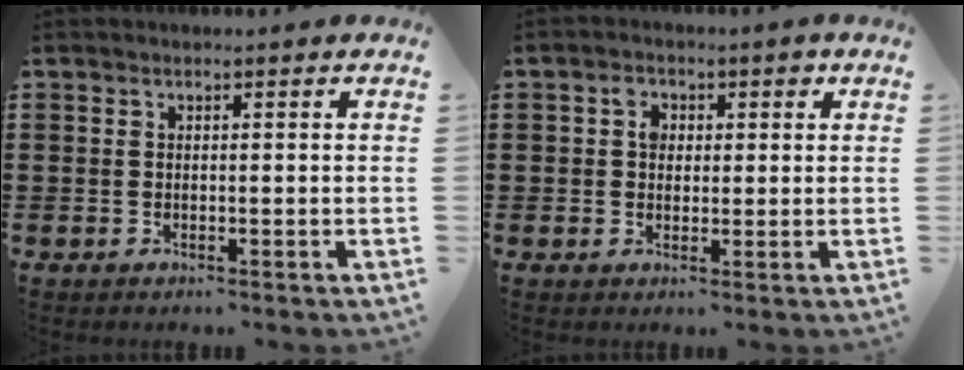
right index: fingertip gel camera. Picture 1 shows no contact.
{"total": 3.2, "force": [0.7, 2.5, 2.0], "torque": [-0.041, 0.011, 0.008]}